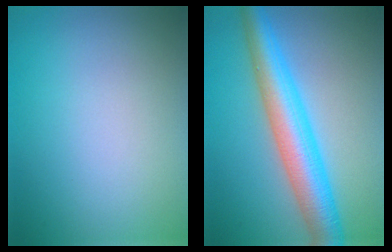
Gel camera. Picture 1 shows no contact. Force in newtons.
{"total": 7.2, "press": 7.2, "slide": 0.1}